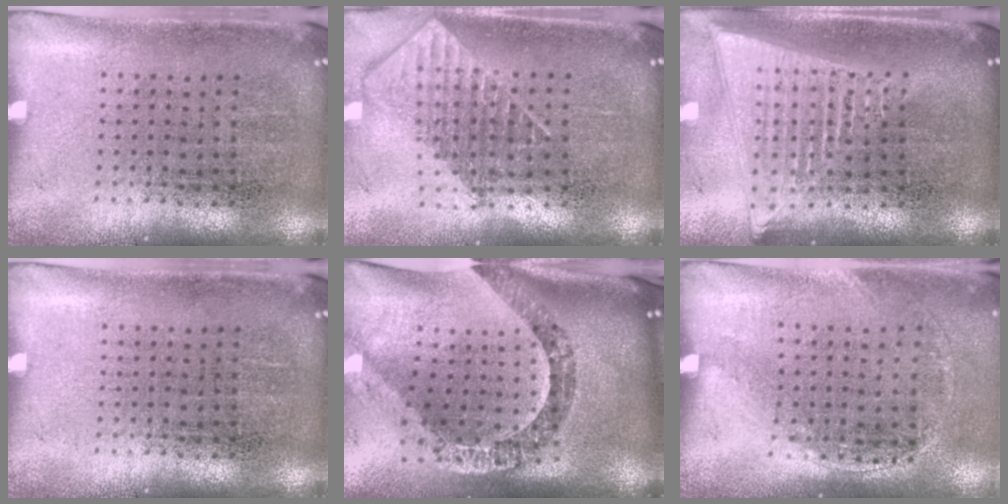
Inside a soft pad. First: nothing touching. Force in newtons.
{"total": 1.9, "press": 1.5, "slide": 1.1}
{"total": 2.1, "press": 1.8, "slide": 1.1}
{"total": 0.0}
{"total": 2.4, "press": 1.9, "slide": 1.5}
{"total": 1.4, "press": 1.0, "slide": 1.0}